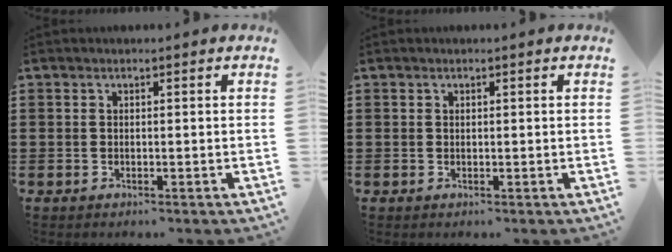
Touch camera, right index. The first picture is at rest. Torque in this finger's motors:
{"motor_torque": [-0.31, 1.10, -0.07, -0.01]}